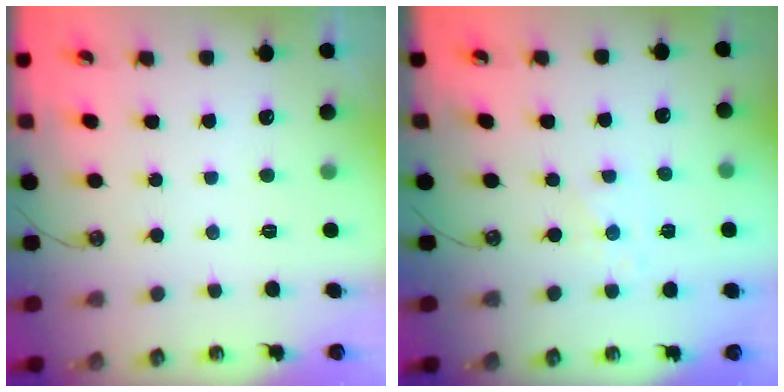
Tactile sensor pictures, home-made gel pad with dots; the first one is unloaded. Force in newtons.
{"total": 2.2, "press": 2.1, "slide": 0.4}